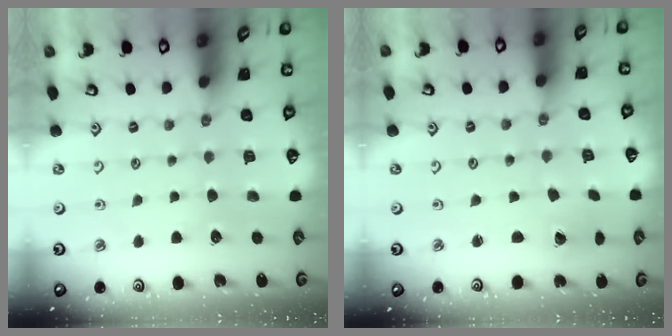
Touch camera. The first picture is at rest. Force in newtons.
{"total": 2.0, "press": 2.0, "slide": 0.2}